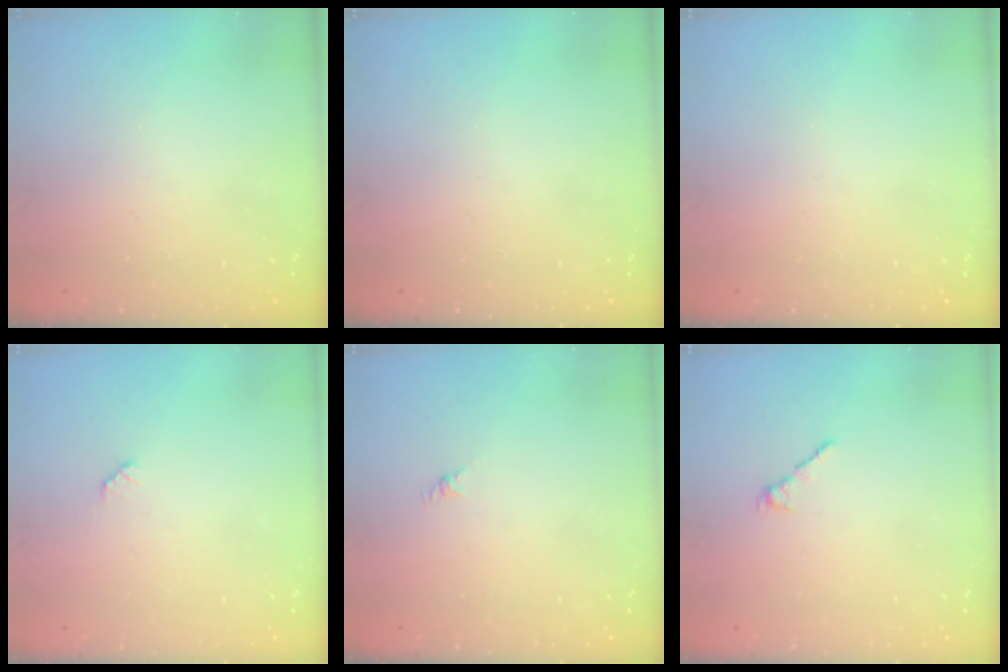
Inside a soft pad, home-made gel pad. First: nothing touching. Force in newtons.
{"total": 0.0}
{"total": 0.0}
{"total": 2.5, "press": 2.5, "slide": 0.4}
{"total": 0.0}
{"total": 1.7, "press": 1.5, "slide": 0.6}